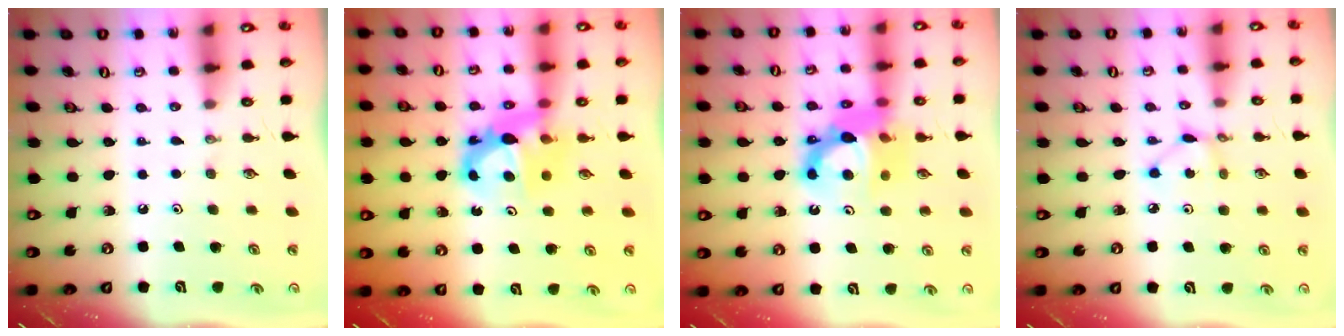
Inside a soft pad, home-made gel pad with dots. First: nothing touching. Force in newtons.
{"total": 7.9, "press": 7.9, "slide": 0.5}
{"total": 13.3, "press": 13.2, "slide": 1.6}
{"total": 2.9, "press": 2.9, "slide": 0.1}